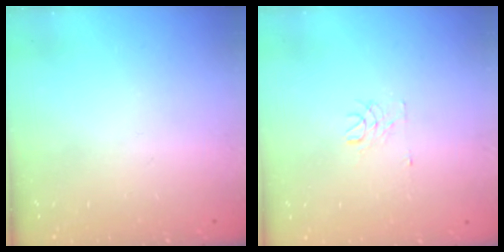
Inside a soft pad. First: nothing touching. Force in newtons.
{"total": 3.5, "press": 3.5, "slide": 0.3}